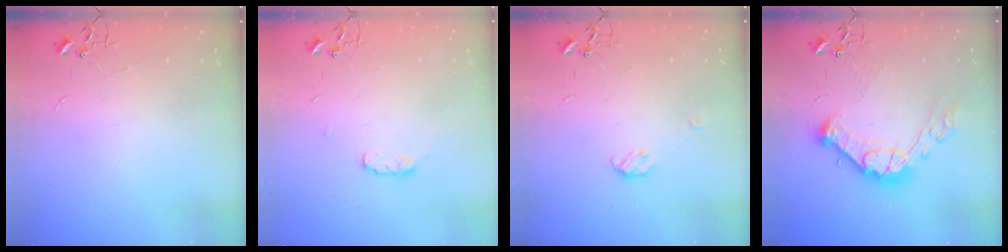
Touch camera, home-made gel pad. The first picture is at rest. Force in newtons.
{"total": 5.7, "press": 5.6, "slide": 0.9}
{"total": 4.8, "press": 4.8, "slide": 0.7}
{"total": 15.8, "press": 15.6, "slide": 1.9}